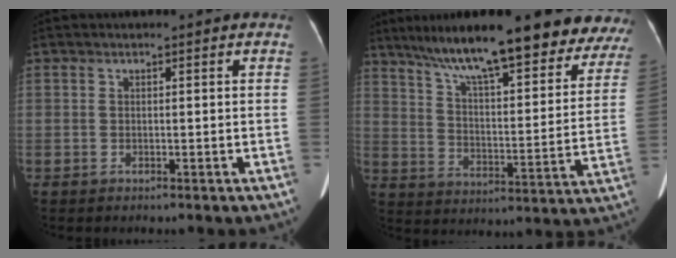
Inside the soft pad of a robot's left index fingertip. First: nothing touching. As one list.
[{"total": 27.3, "force": [22.6, 5.3, 14.4], "torque": [-0.216, -0.012, 0.298]}]